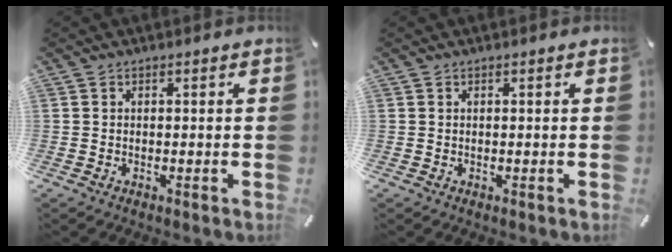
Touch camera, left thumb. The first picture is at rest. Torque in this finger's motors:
{"motor_torque": [-0.04, 0.00, -0.07, 0.04, 0.00]}